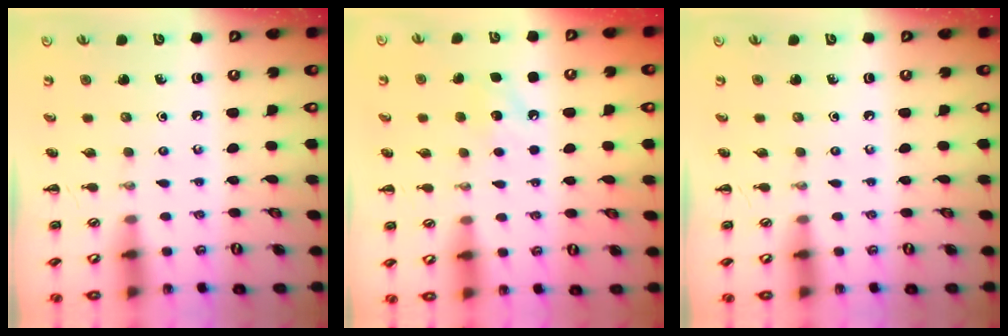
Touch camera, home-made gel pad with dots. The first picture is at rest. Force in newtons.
{"total": 5.6, "press": 5.4, "slide": 1.5}
{"total": 0.0}